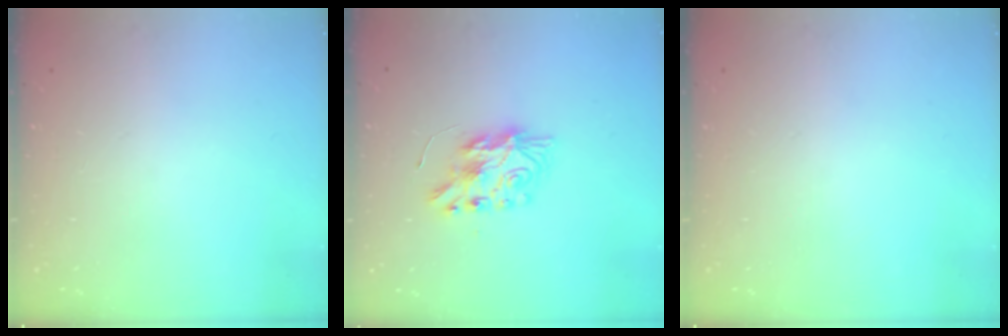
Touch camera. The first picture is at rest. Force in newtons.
{"total": 8.4, "press": 8.4, "slide": 0.7}
{"total": 0.0}